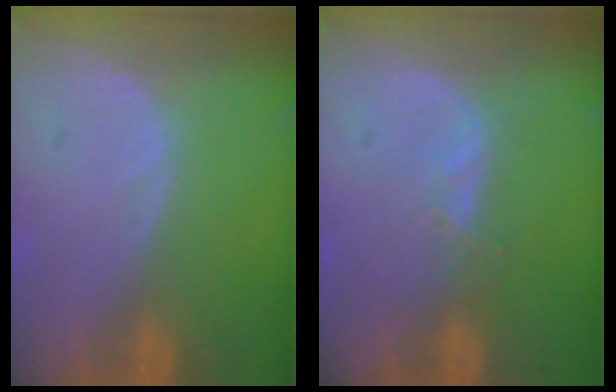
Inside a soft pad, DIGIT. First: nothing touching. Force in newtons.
{"total": 2.0, "press": 2.0, "slide": 0.3}